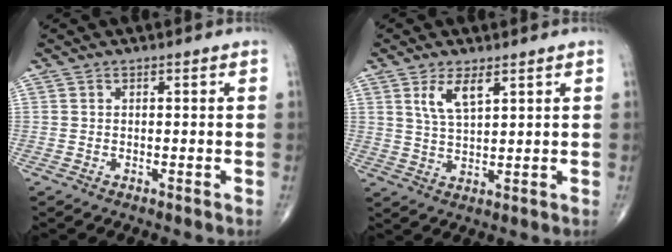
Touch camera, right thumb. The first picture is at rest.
{"total": 5.4, "force": [2.8, 1.9, 4.2], "torque": [-0.080, -0.015, 0.060]}